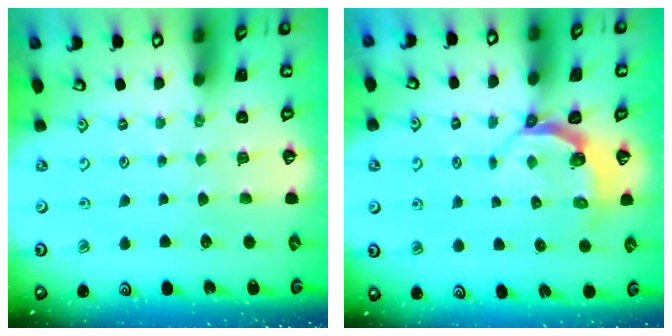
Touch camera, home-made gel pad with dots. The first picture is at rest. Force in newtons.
{"total": 4.9, "press": 4.0, "slide": 2.9}